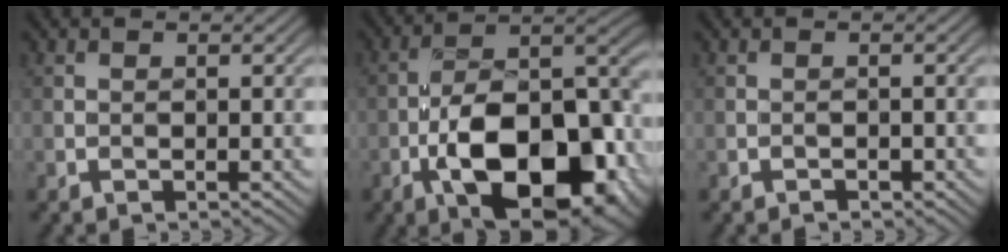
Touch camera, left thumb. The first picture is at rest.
{"total": 16.8, "force": [-7.1, 7.9, 13.0], "torque": [-0.183, -0.015, -0.120]}
{"total": 0.7, "force": [-0.6, 0.3, 0.1], "torque": [-0.001, -0.002, -0.009]}